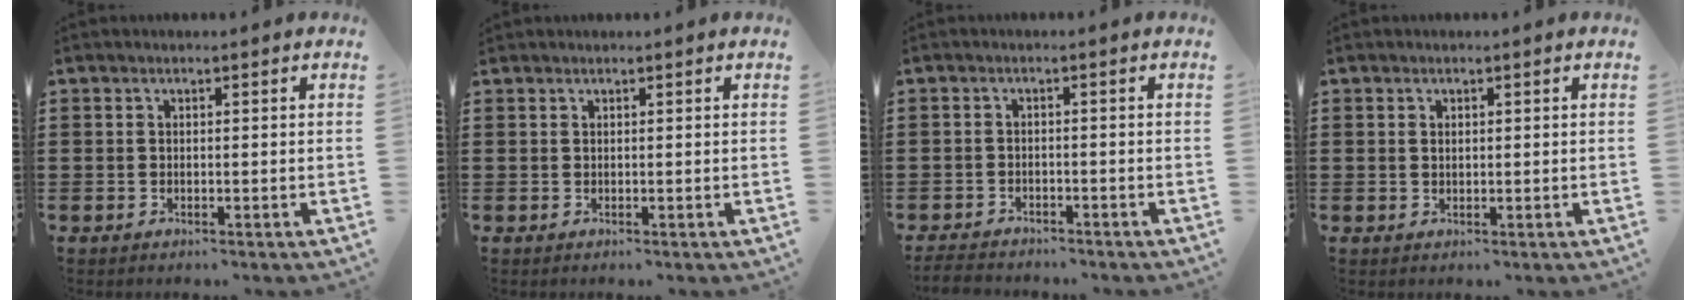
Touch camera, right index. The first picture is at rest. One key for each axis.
{"total": 0.0}
{"total": 2.4, "fx": -2.4, "fy": 0.3, "fz": 0.3, "tx": -0.018, "ty": -0.006, "tz": -0.052}
{"total": 0.6, "fx": 0.2, "fy": 0.3, "fz": 0.4, "tx": -0.010, "ty": 0.001, "tz": 0.005}